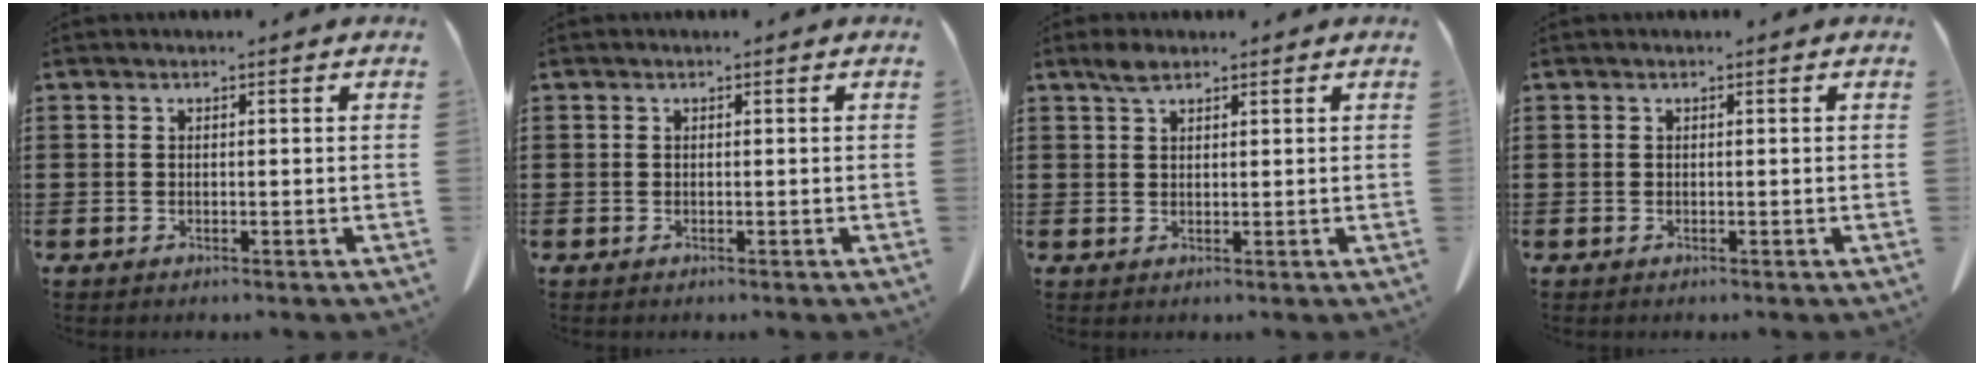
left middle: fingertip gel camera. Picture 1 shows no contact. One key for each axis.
{"total": 0.0}
{"total": 2.3, "fx": 1.6, "fy": 0.9, "fz": 1.3, "tx": -0.031, "ty": 0.004, "tz": 0.030}
{"total": 0.0}